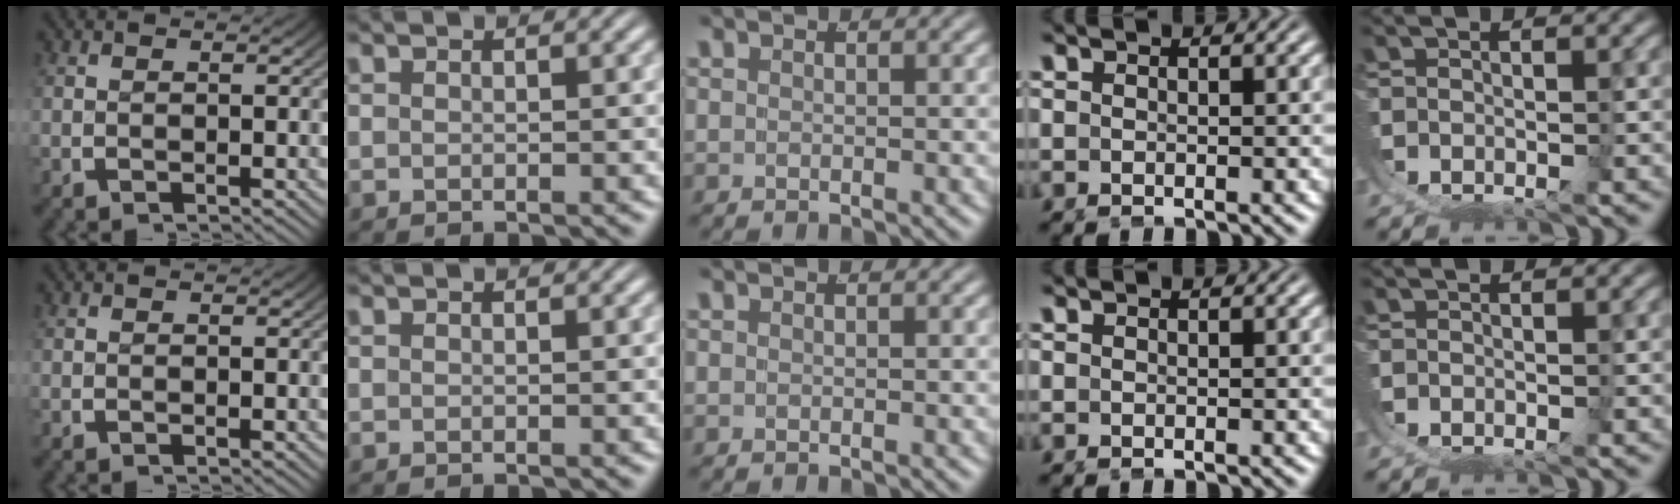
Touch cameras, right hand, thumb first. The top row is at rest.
{}